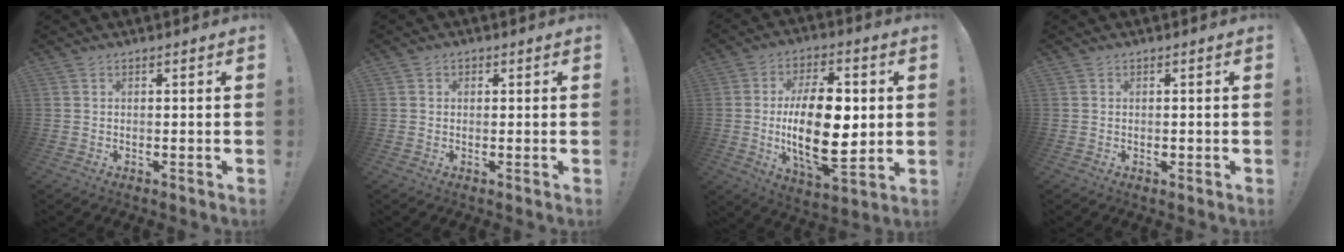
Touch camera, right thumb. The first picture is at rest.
{"total": 1.1, "force": [-0.1, 1.0, 0.4], "torque": [0.002, 0.000, -0.004]}
{"total": 22.6, "force": [0.1, 11.1, 19.6], "torque": [-0.349, -0.012, -0.003]}
{"total": 0.7, "force": [-0.3, 0.5, 0.3], "torque": [0.004, -0.001, -0.008]}